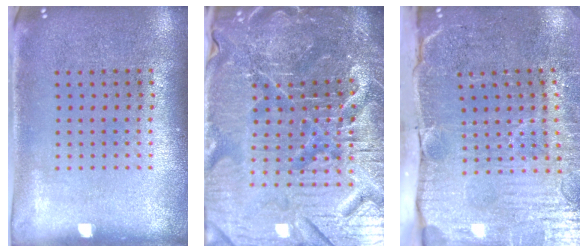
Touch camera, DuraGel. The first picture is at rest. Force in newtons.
{"total": 7.1, "press": 6.3, "slide": 3.2}
{"total": 5.2, "press": 4.4, "slide": 2.7}